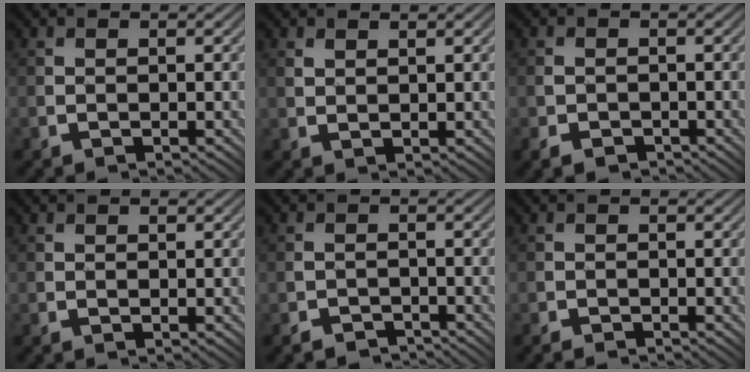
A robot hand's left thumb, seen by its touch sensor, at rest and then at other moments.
{"total": 1.3, "force": [1.1, 0.1, 0.7], "torque": [-0.016, 0.002, 0.024]}
{"total": 1.6, "force": [-1.1, 1.0, 0.6], "torque": [-0.015, 0.000, -0.027]}
{"total": 0.7, "force": [0.4, 0.1, 0.5], "torque": [-0.007, 0.002, 0.010]}
{"total": 1.6, "force": [-1.6, 0.4, 0.0], "torque": [0.000, 0.004, -0.037]}
{"total": 0.7, "force": [-0.7, 0.0, -0.1], "torque": [0.003, 0.003, -0.016]}